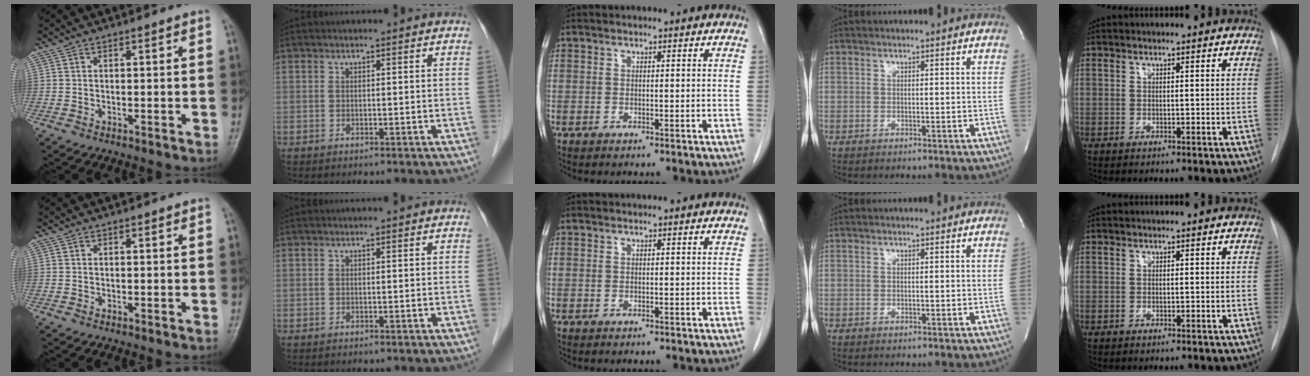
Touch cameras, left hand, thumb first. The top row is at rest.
{}